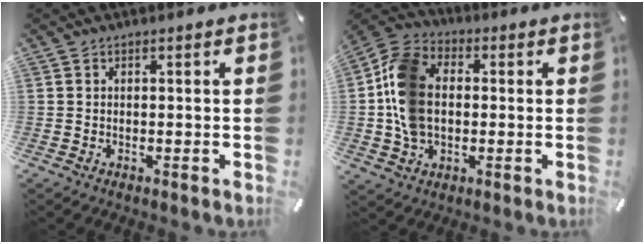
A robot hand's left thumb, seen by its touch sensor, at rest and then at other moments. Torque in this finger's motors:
{"motor_torque": [0.65, 1.33, 1.06, -0.66, 0.25]}